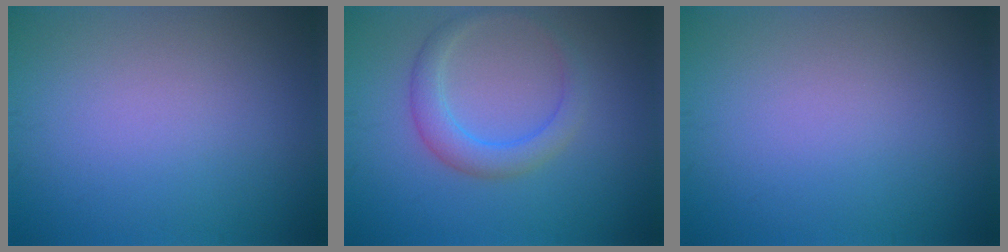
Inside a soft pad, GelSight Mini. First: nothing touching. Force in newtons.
{"total": 3.1, "press": 3.1, "slide": 0.1}
{"total": 0.0}